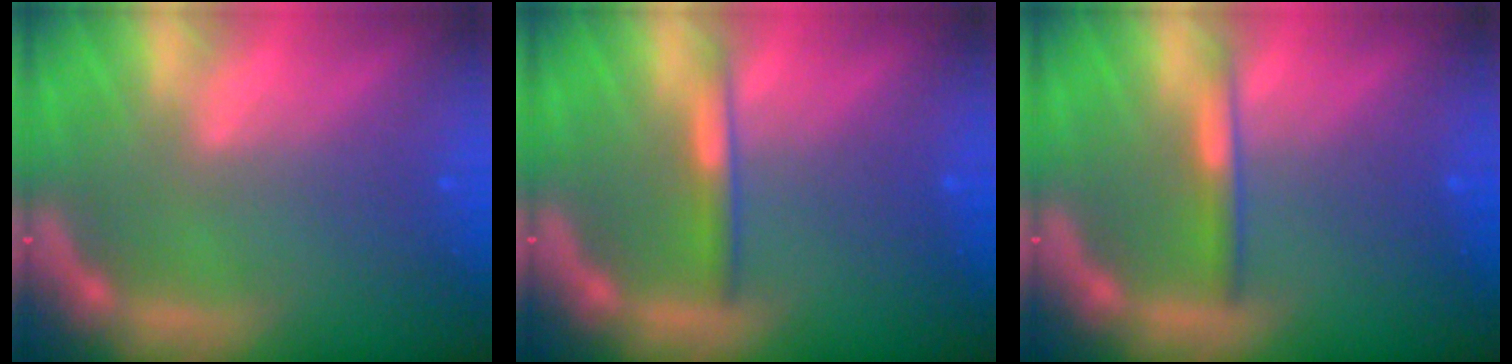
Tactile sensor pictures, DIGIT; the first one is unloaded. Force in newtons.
{"total": 2.0}
{"total": 2.0}